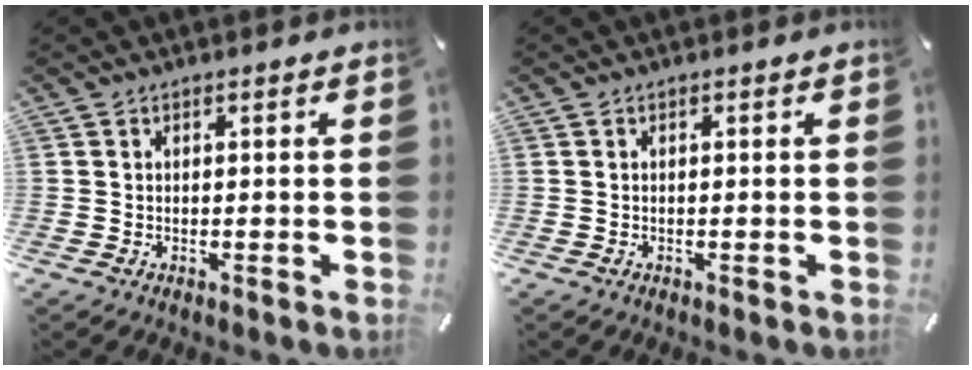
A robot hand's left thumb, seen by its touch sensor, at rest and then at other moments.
{"total": 0.0}